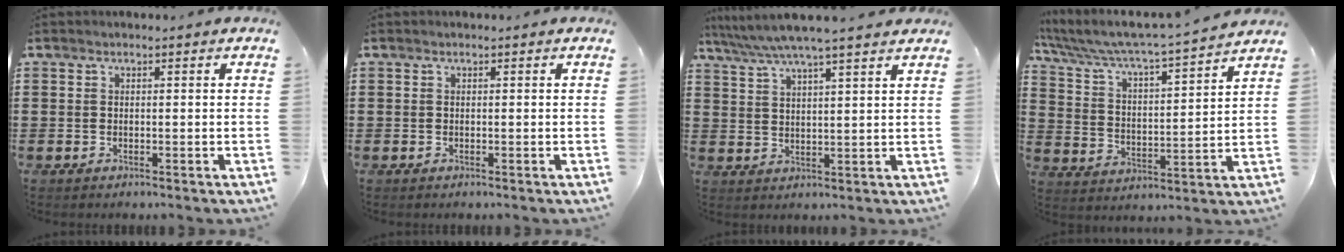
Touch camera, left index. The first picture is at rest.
{"total": 0.0}
{"total": 5.8, "force": [5.1, -0.1, 2.9], "torque": [-0.071, -0.023, 0.088]}
{"total": 5.2, "force": [4.8, -0.1, 1.8], "torque": [-0.061, -0.042, 0.073]}